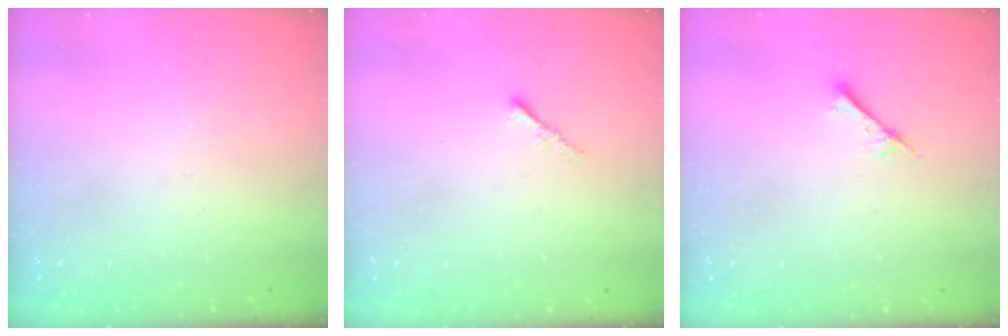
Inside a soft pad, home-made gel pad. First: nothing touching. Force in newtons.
{"total": 1.0, "press": 1.0, "slide": 0.4}
{"total": 2.2, "press": 2.2, "slide": 0.3}